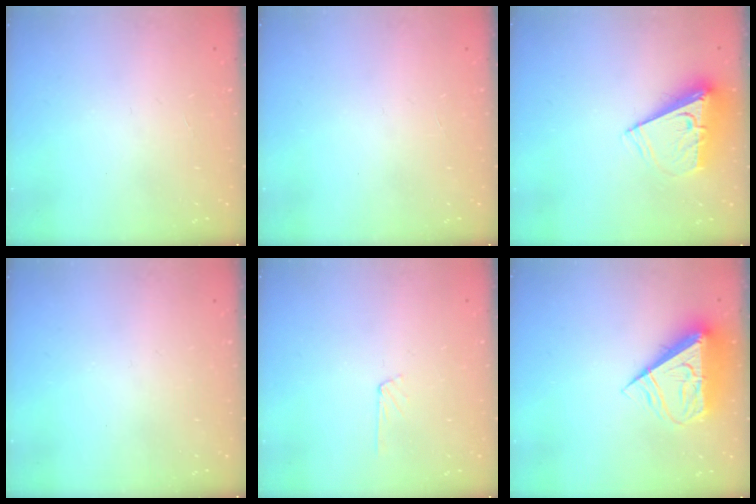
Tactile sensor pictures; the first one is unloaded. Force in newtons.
{"total": 0.0}
{"total": 8.2, "press": 8.2, "slide": 1.0}
{"total": 0.0}
{"total": 3.0, "press": 3.0, "slide": 0.3}
{"total": 10.5, "press": 10.4, "slide": 1.4}